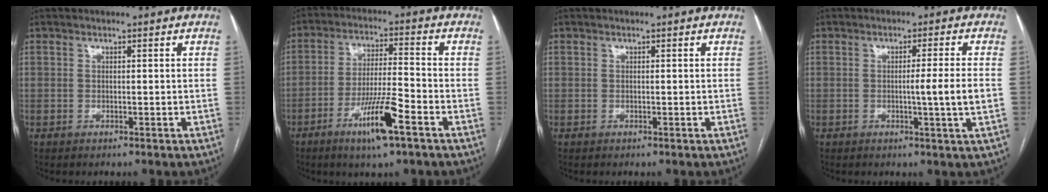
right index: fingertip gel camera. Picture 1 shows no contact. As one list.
[{"total": 9.8, "force": [-5.2, 0.5, 8.2], "torque": [-0.153, -0.011, -0.091]}, {"total": 0.0}, {"total": 5.0, "force": [-0.6, -1.2, 4.8], "torque": [-0.071, -0.006, -0.009]}]